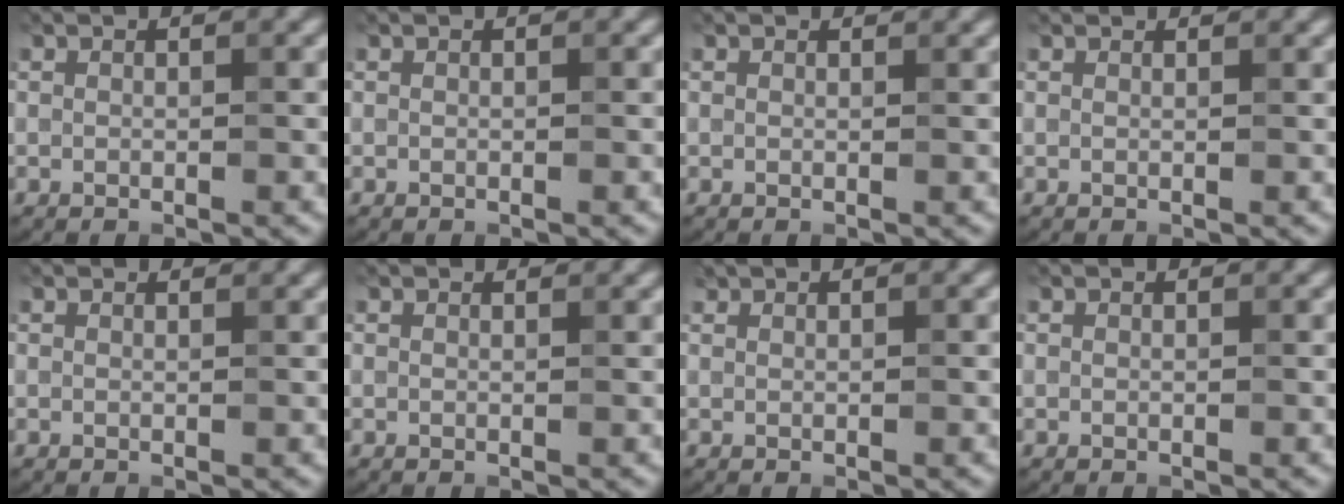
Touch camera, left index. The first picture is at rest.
{"total": 0.0}
{"total": 0.9, "force": [0.9, 0.1, 0.2], "torque": [-0.010, -0.004, 0.009]}
{"total": 1.8, "force": [1.8, 0.2, 0.4], "torque": [-0.018, 0.001, 0.019]}
{"total": 1.7, "force": [1.7, 0.1, 0.3], "torque": [-0.017, 0.000, 0.017]}
{"total": 1.4, "force": [1.3, 0.1, 0.3], "torque": [-0.013, -0.001, 0.013]}
{"total": 0.6, "force": [0.6, 0.1, 0.0], "torque": [0.000, -0.001, 0.015]}
{"total": 0.6, "force": [0.6, 0.0, 0.1], "torque": [-0.005, -0.005, 0.006]}